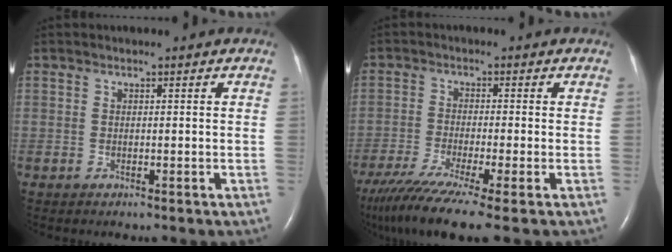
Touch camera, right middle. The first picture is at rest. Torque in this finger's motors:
{"motor_torque": [1.04, -0.99, 0.40, 0.13]}